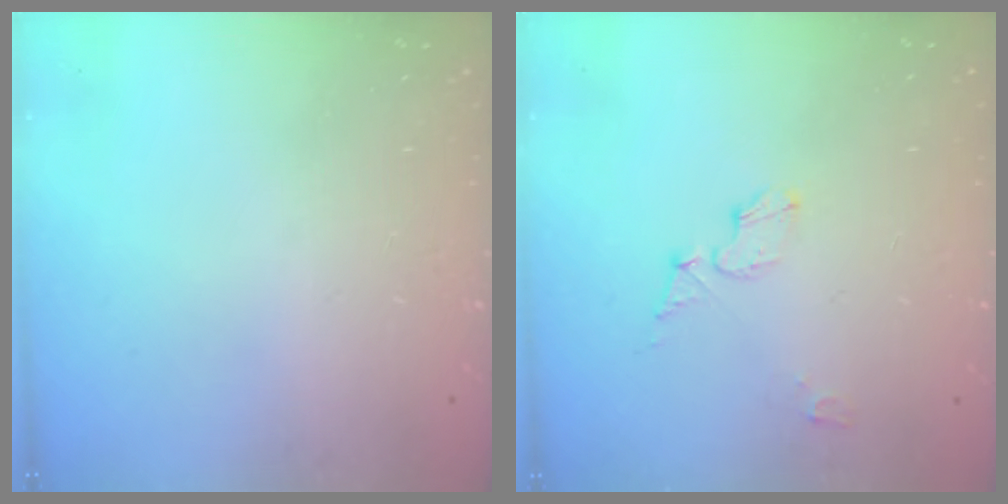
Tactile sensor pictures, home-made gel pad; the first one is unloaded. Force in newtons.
{"total": 6.1, "press": 6.1, "slide": 0.5}